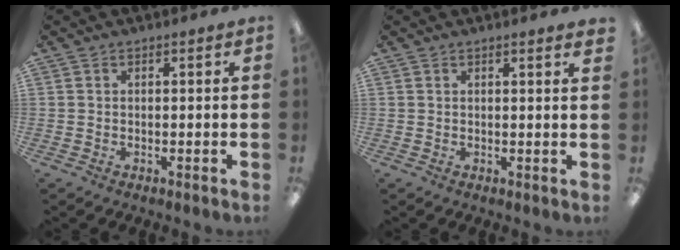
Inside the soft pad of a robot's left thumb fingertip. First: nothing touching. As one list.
[{"total": 1.1, "force": [1.0, -0.1, 0.5], "torque": [-0.001, -0.005, 0.015]}]